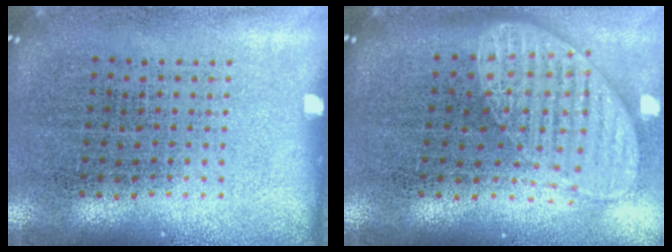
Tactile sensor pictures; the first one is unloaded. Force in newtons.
{"total": 2.0, "press": 1.5, "slide": 1.2}